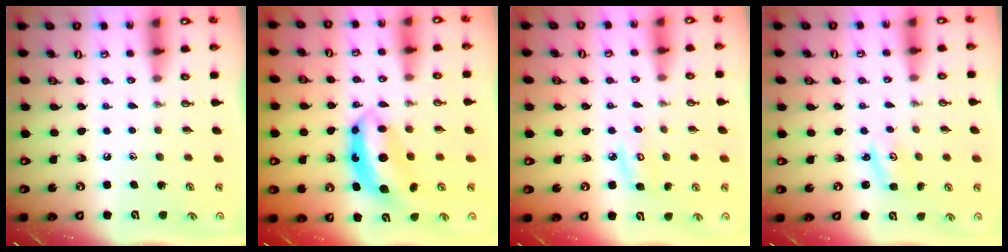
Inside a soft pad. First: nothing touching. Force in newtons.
{"total": 8.1, "press": 8.1, "slide": 0.2}
{"total": 5.4, "press": 5.3, "slide": 0.6}
{"total": 2.2, "press": 2.2, "slide": 0.2}